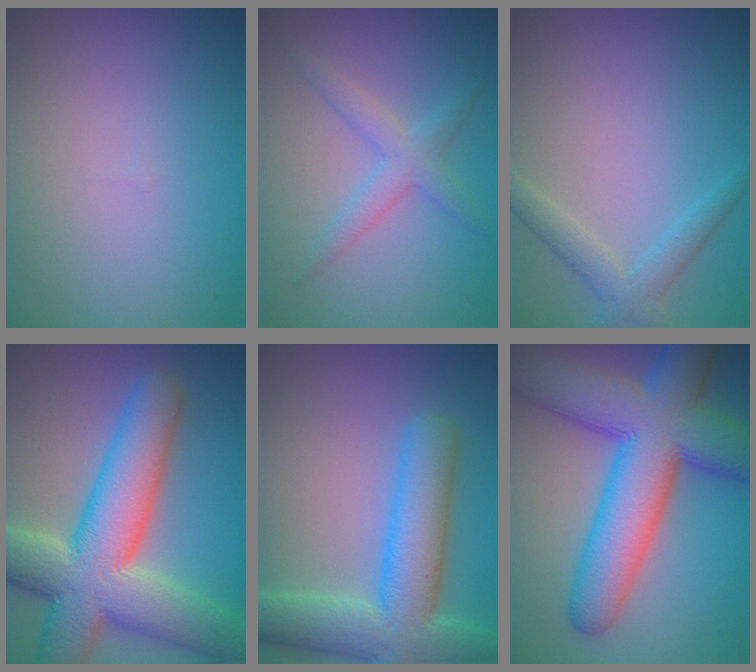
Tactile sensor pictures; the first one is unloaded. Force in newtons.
{"total": 2.6, "press": 2.6, "slide": 0.0}
{"total": 2.3, "press": 2.3, "slide": 0.2}
{"total": 12.3, "press": 12.3, "slide": 0.8}
{"total": 9.2, "press": 9.2, "slide": 0.5}
{"total": 13.3, "press": 13.3, "slide": 0.5}